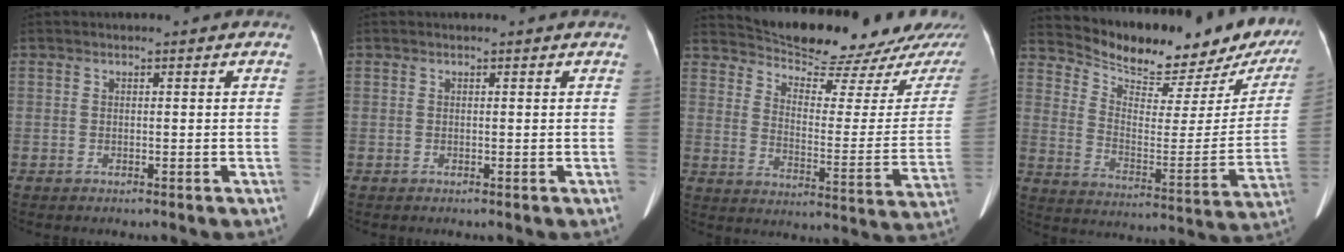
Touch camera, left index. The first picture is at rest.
{"total": 0.9, "force": [0.9, 0.0, 0.2], "torque": [-0.011, 0.002, 0.009]}
{"total": 20.7, "force": [19.7, 3.0, 5.9], "torque": [-0.075, -0.071, 0.252]}
{"total": 22.4, "force": [20.1, 5.8, 8.1], "torque": [-0.122, -0.046, 0.270]}